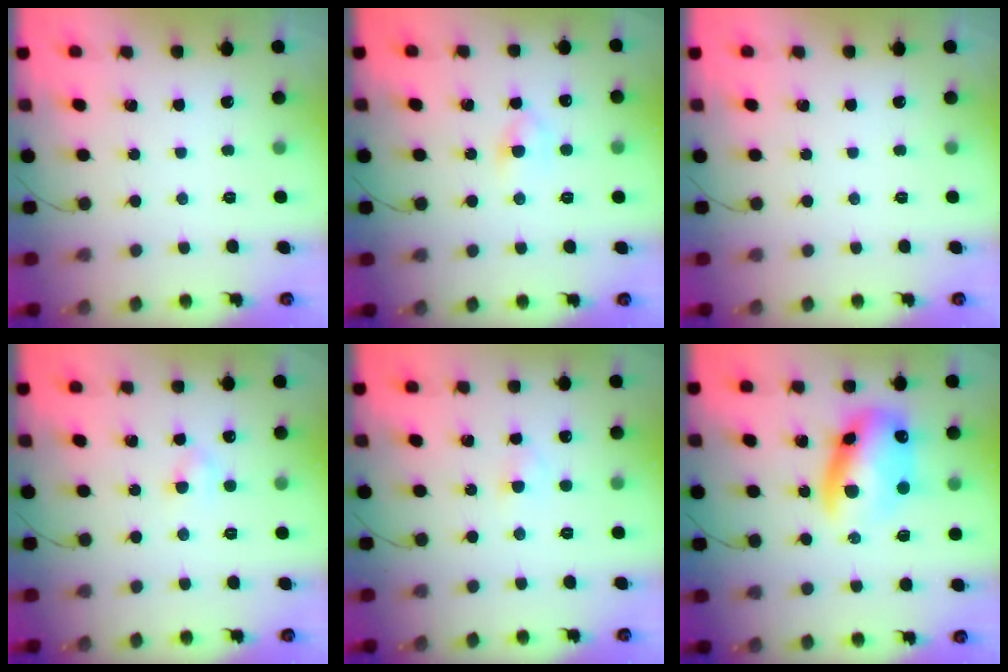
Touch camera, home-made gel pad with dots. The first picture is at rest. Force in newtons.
{"total": 3.9, "press": 3.7, "slide": 1.3}
{"total": 0.0}
{"total": 2.8, "press": 2.6, "slide": 1.2}
{"total": 2.1, "press": 1.9, "slide": 0.9}
{"total": 12.9, "press": 12.5, "slide": 3.1}